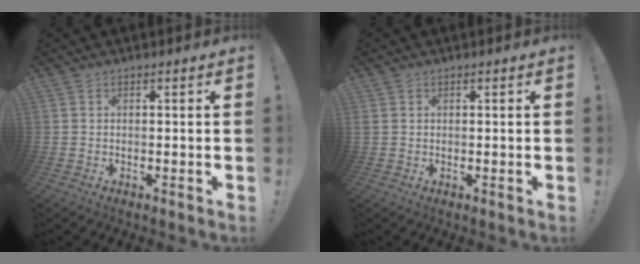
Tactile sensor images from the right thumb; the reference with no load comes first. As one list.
[{"total": 0.9, "force": [0.4, 0.8, 0.3], "torque": [-0.012, 0.006, 0.009]}]